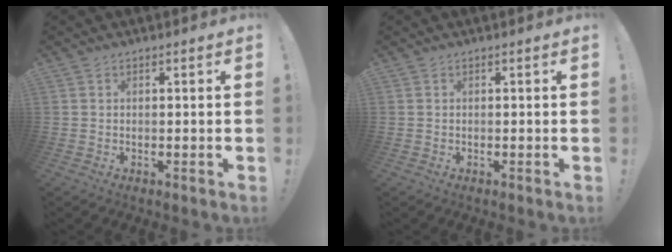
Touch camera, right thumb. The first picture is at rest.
{"total": 0.0}